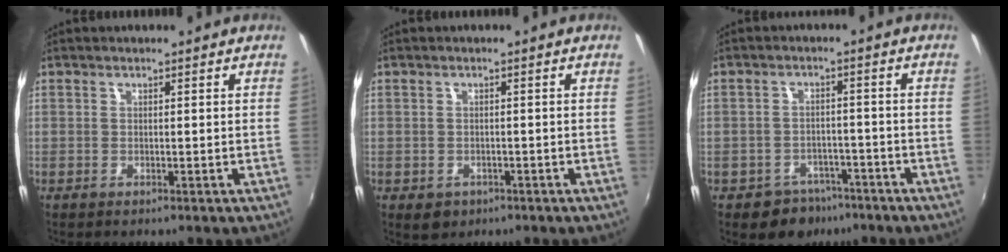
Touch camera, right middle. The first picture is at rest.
{"total": 3.0, "force": [-1.3, 2.5, 1.2], "torque": [-0.027, -0.006, -0.014]}
{"total": 6.5, "force": [-4.5, 4.6, 1.0], "torque": [-0.031, 0.018, -0.056]}